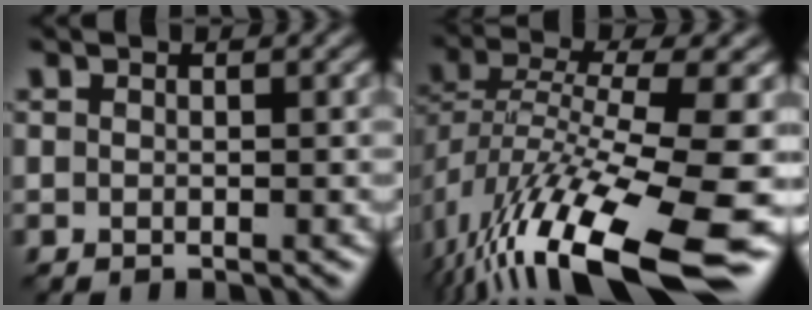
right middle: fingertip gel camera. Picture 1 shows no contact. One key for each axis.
{"total": 15.2, "fx": -6.7, "fy": 4.8, "fz": 12.7, "tx": -0.254, "ty": -0.010, "tz": -0.105}